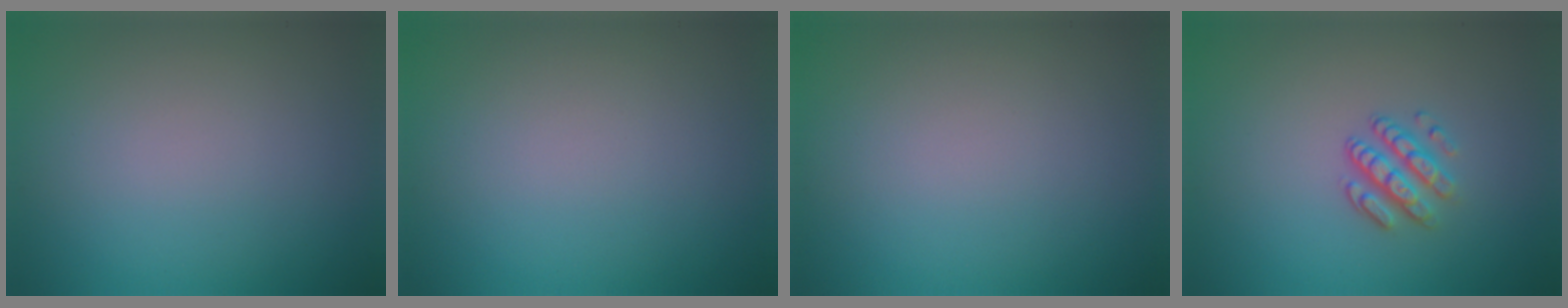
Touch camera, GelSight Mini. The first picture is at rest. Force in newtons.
{"total": 0.0}
{"total": 0.0}
{"total": 2.9, "press": 2.3, "slide": 1.8}